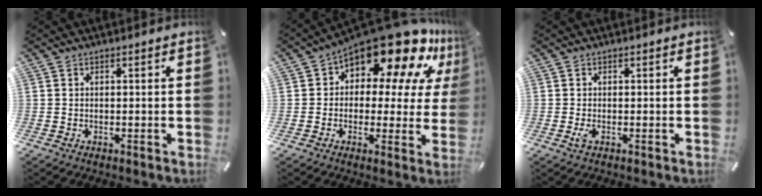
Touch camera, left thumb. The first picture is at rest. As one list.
[{"total": 17.8, "force": [12.2, 7.8, 10.4], "torque": [-0.159, -0.100, 0.207]}, {"total": 1.6, "force": [-0.3, 0.6, 1.4], "torque": [-0.033, -0.005, -0.006]}]